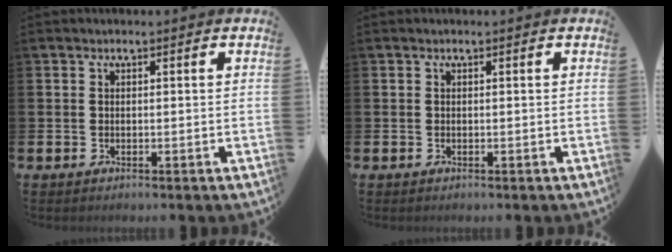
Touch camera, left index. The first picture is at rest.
{"total": 0.0}